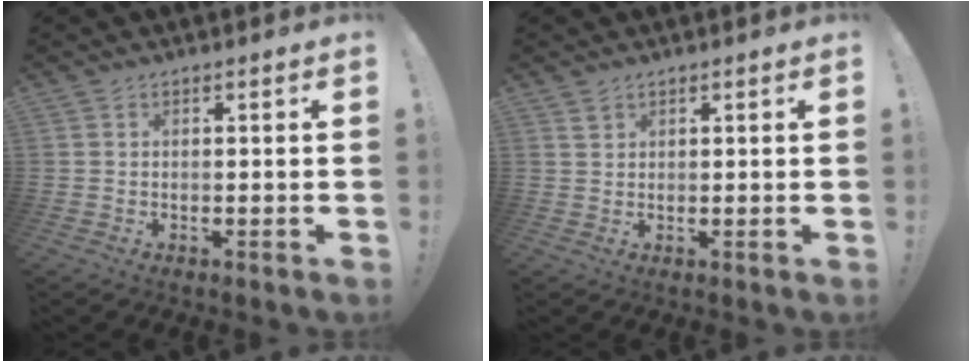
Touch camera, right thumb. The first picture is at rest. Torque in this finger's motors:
{"motor_torque": [-0.60, -0.14, -0.53, 0.21, 0.00]}